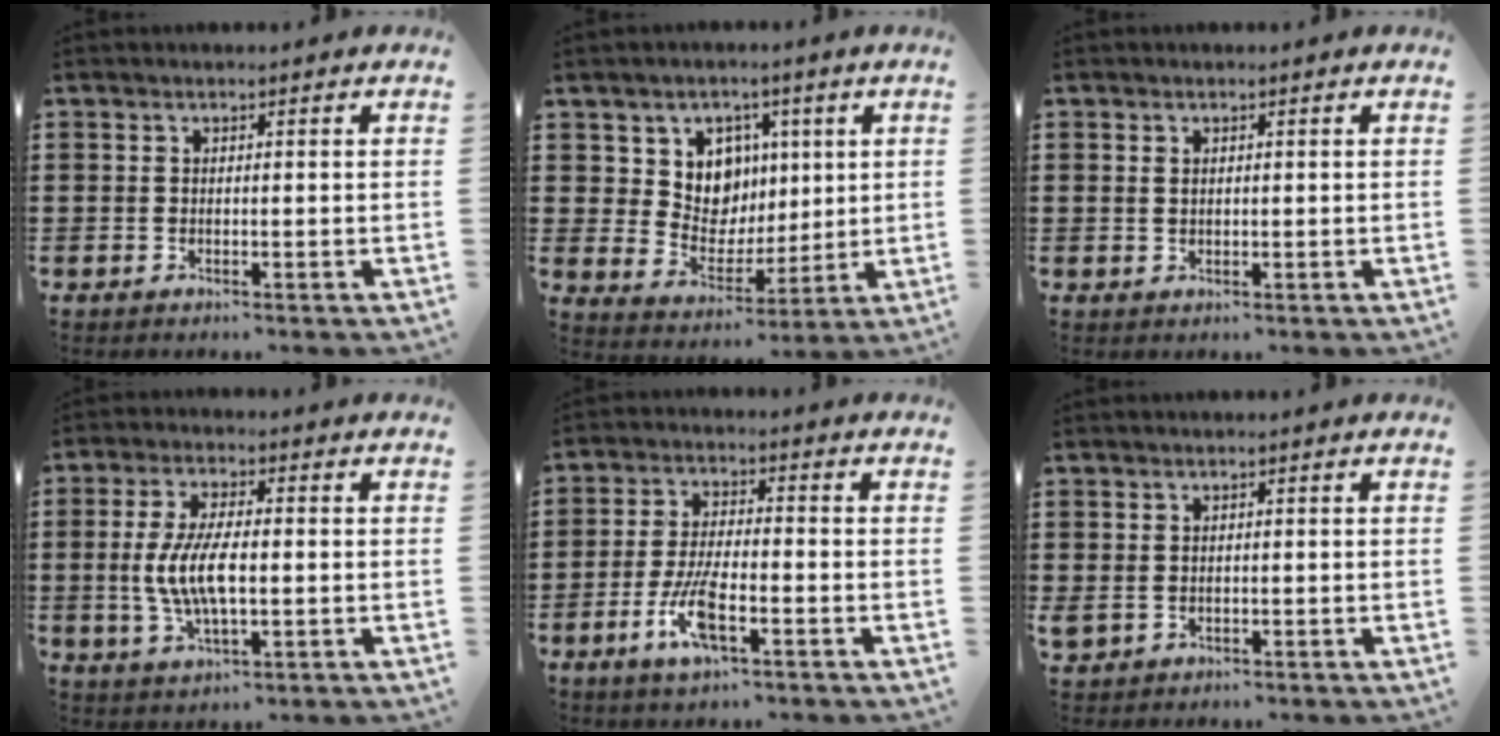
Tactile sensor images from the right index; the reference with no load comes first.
{"total": 8.0, "force": [3.0, 7.1, 2.1], "torque": [-0.068, -0.013, 0.056]}
{"total": 0.9, "force": [0.4, 0.7, 0.5], "torque": [-0.013, 0.004, 0.007]}
{"total": 8.2, "force": [-0.7, 3.1, 7.6], "torque": [-0.169, -0.006, -0.021]}
{"total": 7.4, "force": [-3.1, 2.1, 6.4], "torque": [-0.143, -0.014, -0.060]}
{"total": 1.0, "force": [0.2, 1.0, 0.3], "torque": [-0.011, 0.005, 0.003]}